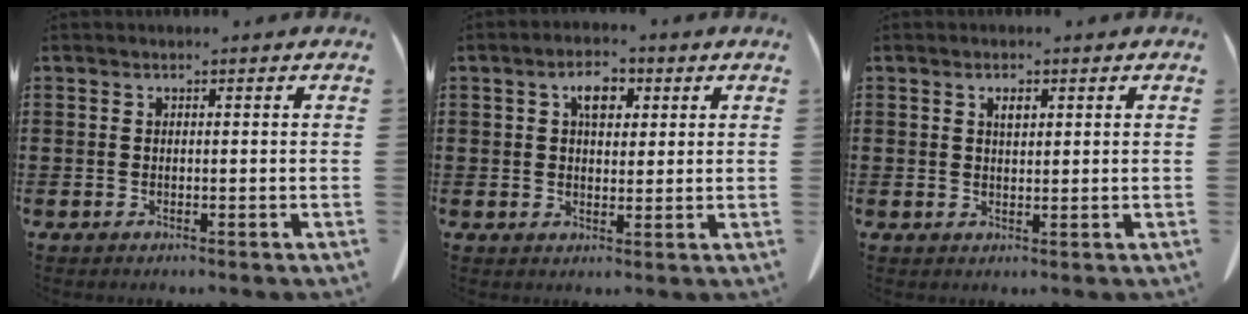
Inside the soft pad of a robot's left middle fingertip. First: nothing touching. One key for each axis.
{"total": 4.6, "fx": 1.8, "fy": 2.5, "fz": 3.4, "tx": -0.052, "ty": 0.003, "tz": 0.024}
{"total": 1.6, "fx": 0.8, "fy": 0.6, "fz": 1.3, "tx": -0.020, "ty": 0.000, "tz": 0.011}